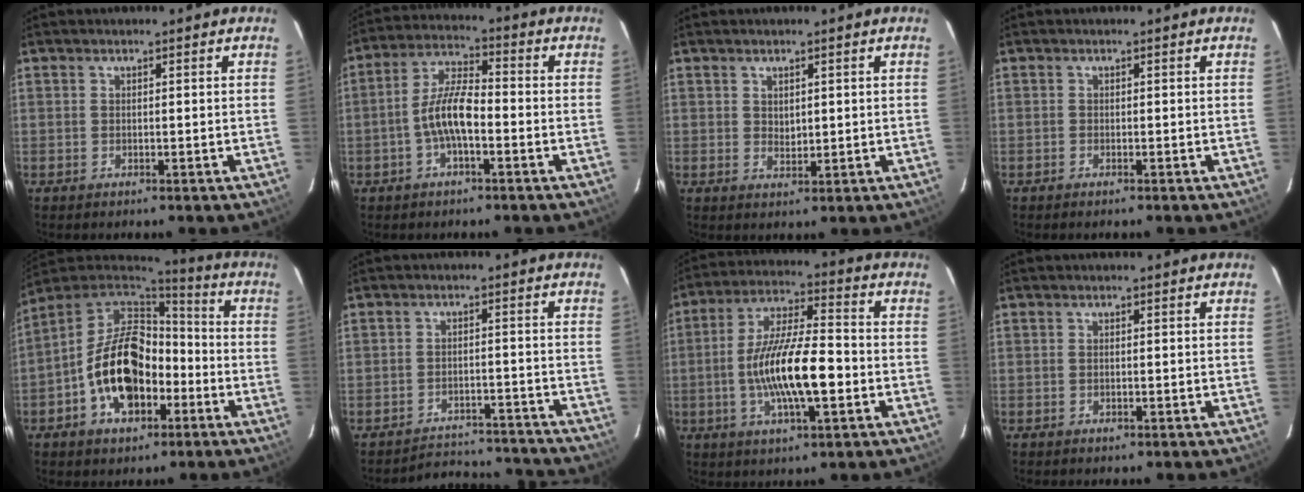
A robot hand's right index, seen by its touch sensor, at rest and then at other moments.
{"total": 8.4, "force": [-2.5, 2.6, 7.5], "torque": [-0.156, 0.013, -0.048]}
{"total": 2.0, "force": [0.8, 1.4, 1.1], "torque": [-0.015, 0.002, 0.015]}
{"total": 0.6, "force": [-0.6, 0.2, 0.2], "torque": [-0.005, -0.001, -0.012]}
{"total": 16.2, "force": [-4.8, 10.0, 11.8], "torque": [-0.229, 0.020, -0.075]}
{"total": 12.5, "force": [-11.9, 3.6, 1.5], "torque": [-0.036, 0.035, -0.148]}
{"total": 15.1, "force": [-3.2, 3.9, 14.2], "torque": [-0.269, 0.000, -0.057]}
{"total": 0.8, "force": [-0.2, 0.6, 0.6], "torque": [-0.010, 0.000, -0.003]}